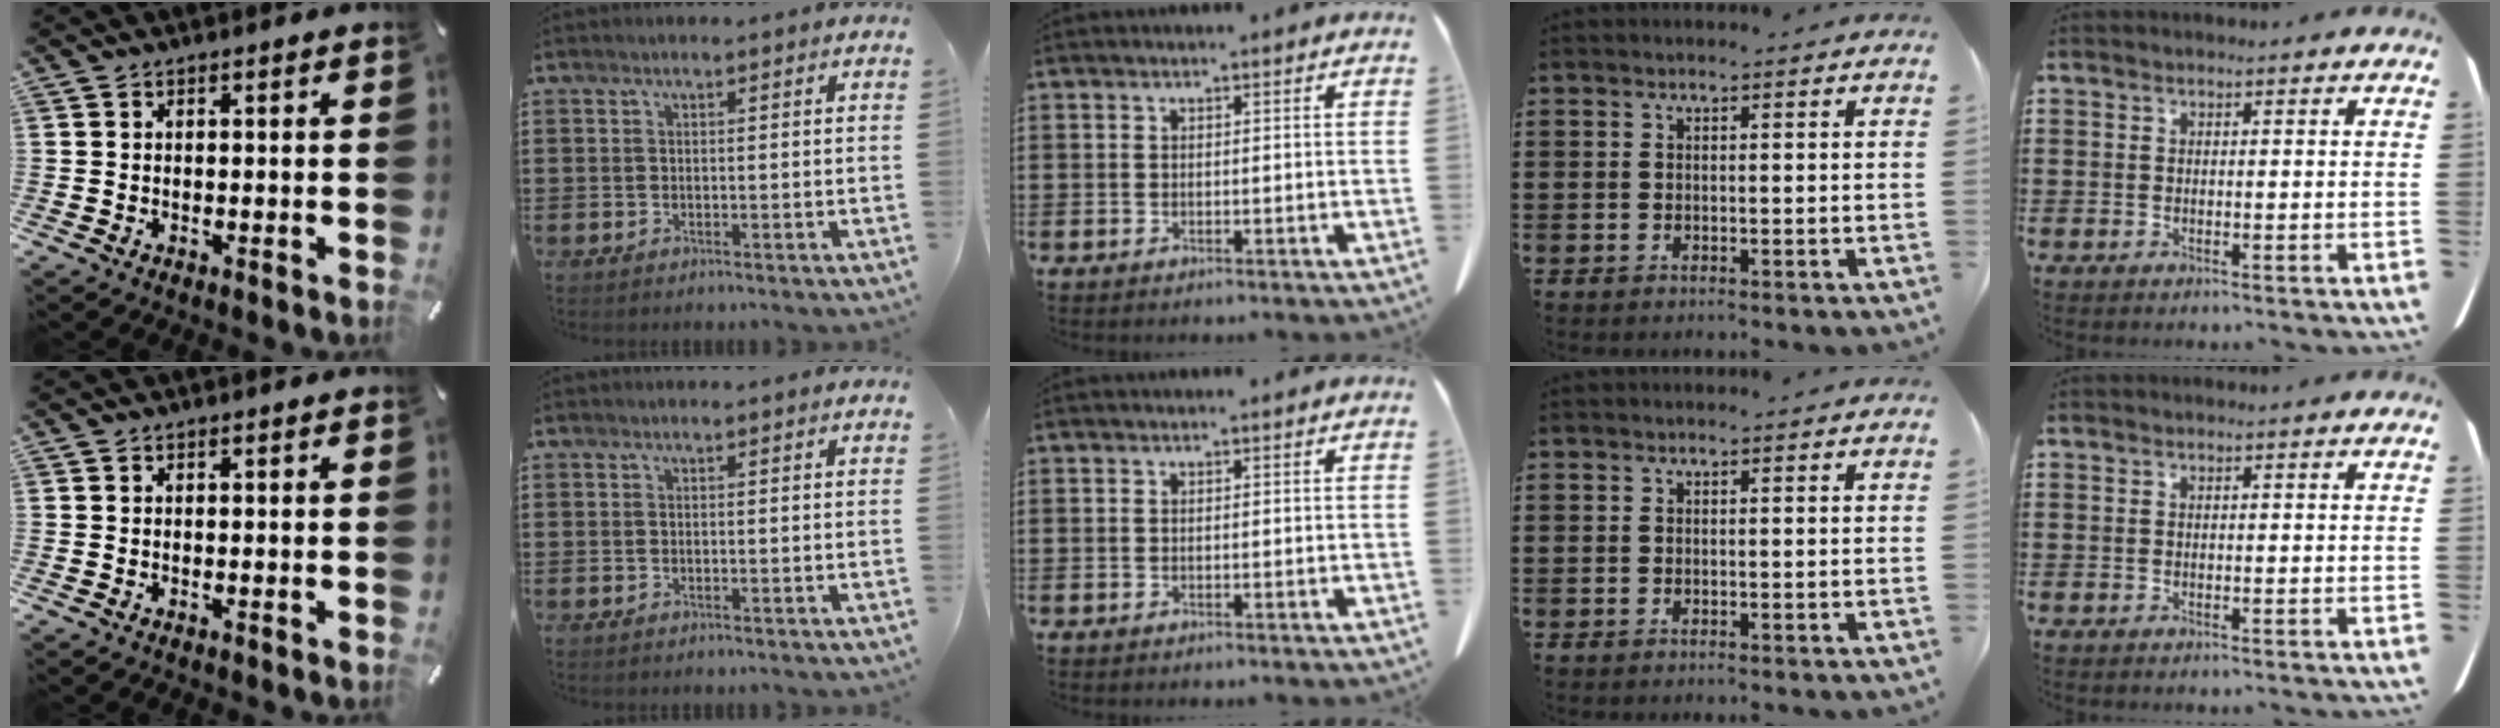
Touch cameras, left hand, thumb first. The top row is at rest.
{}